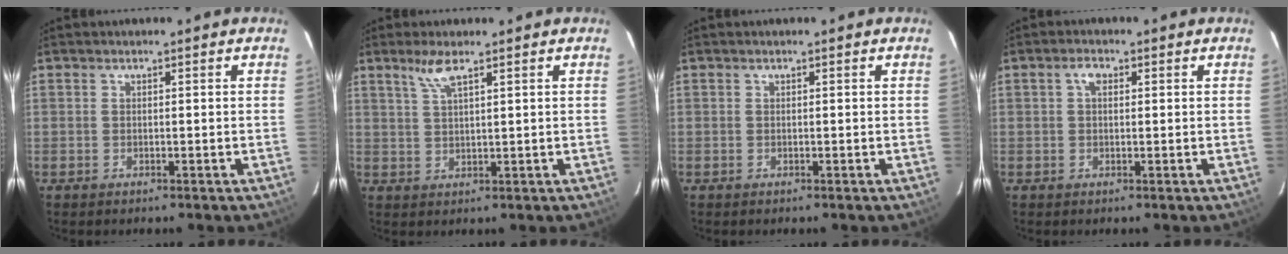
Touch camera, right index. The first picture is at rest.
{"total": 3.7, "force": [2.5, 0.4, 2.6], "torque": [-0.054, 0.003, 0.053]}
{"total": 0.0}
{"total": 2.0, "force": [0.6, 1.2, 1.5], "torque": [-0.028, 0.009, 0.009]}